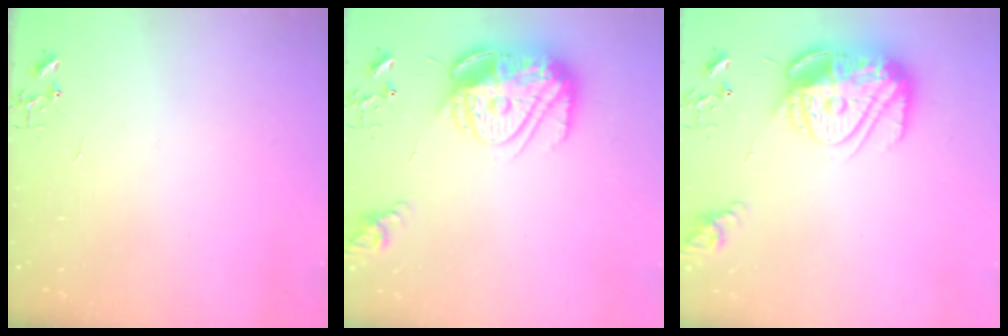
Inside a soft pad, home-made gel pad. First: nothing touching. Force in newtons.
{"total": 17.2, "press": 17.2, "slide": 1.4}
{"total": 17.2, "press": 17.2, "slide": 1.4}